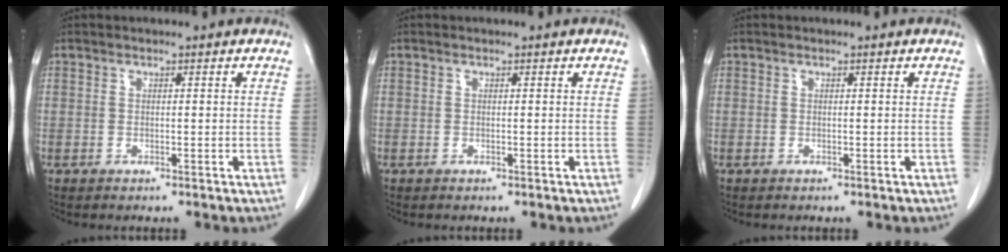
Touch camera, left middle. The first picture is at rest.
{"total": 0.0}
{"total": 0.0}